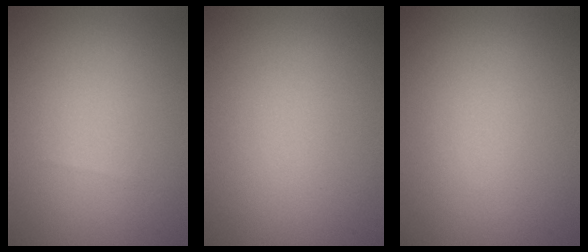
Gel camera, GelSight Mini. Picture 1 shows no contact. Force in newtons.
{"total": 0.0}
{"total": 0.0}